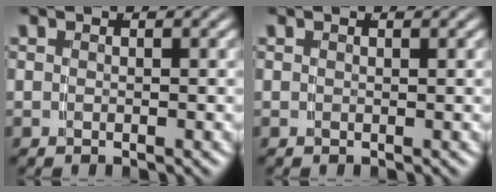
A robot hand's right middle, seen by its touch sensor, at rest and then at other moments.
{"total": 0.0}